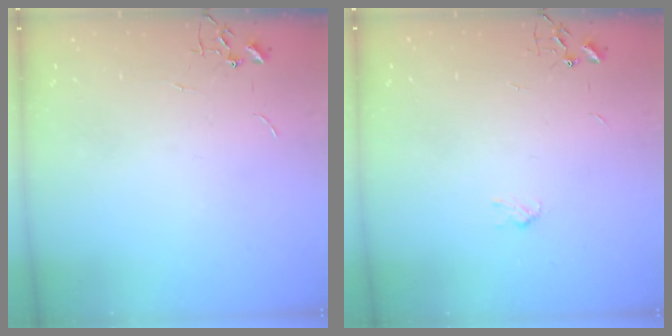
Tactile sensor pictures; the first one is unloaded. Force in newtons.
{"total": 3.0, "press": 3.0, "slide": 0.6}